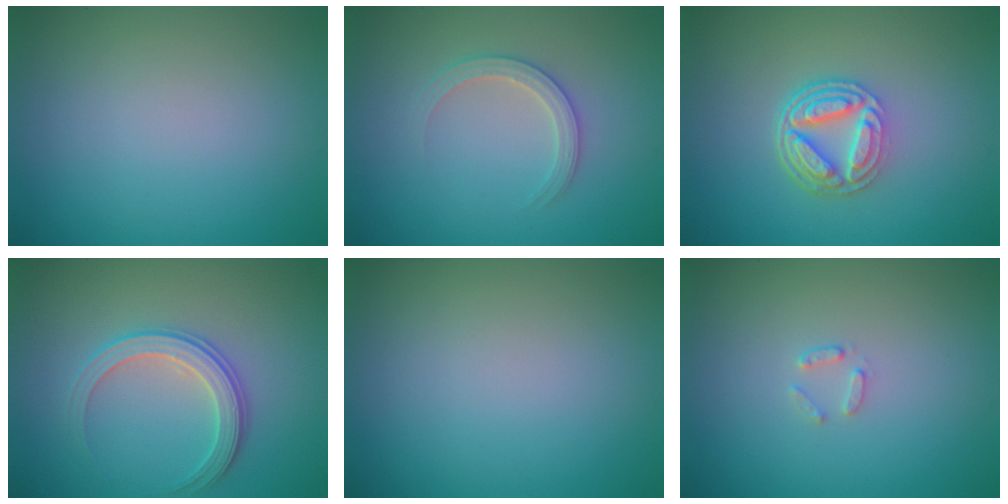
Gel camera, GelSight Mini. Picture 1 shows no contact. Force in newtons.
{"total": 2.2, "press": 2.2, "slide": 0.2}
{"total": 5.0, "press": 3.7, "slide": 3.3}
{"total": 2.9, "press": 2.8, "slide": 0.6}
{"total": 0.0}
{"total": 1.0, "press": 1.0, "slide": 0.2}